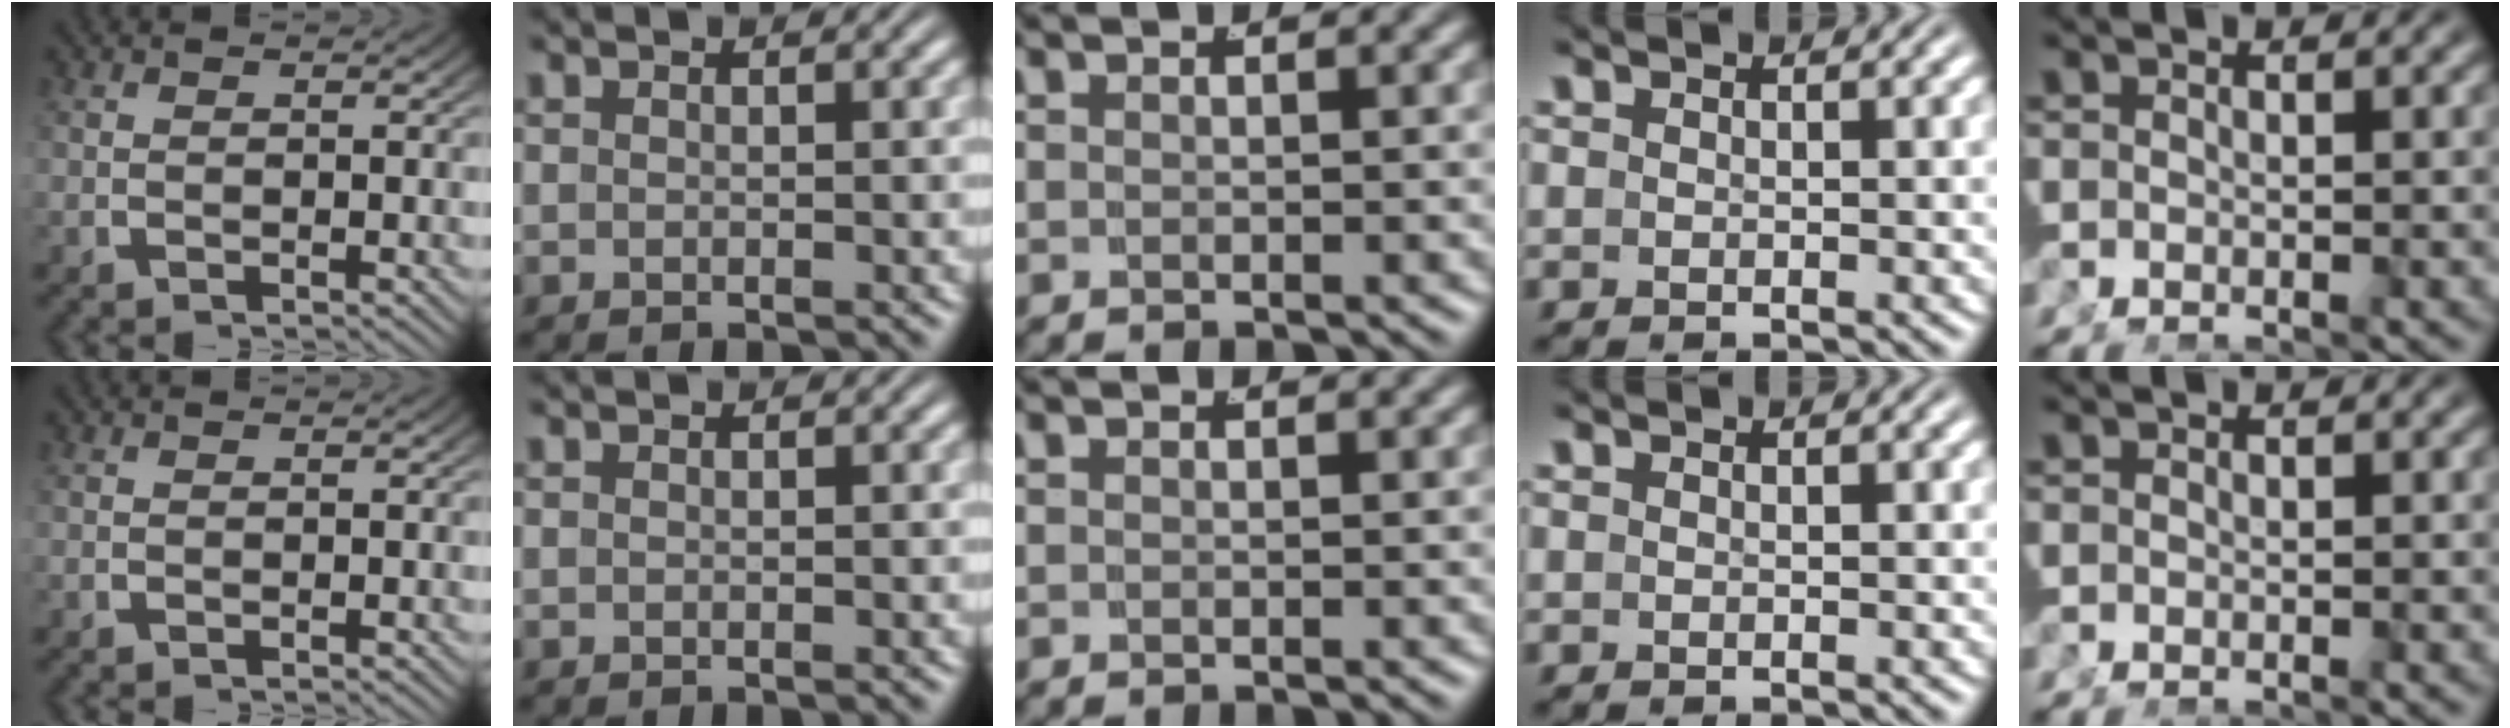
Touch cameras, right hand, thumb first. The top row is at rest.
{}